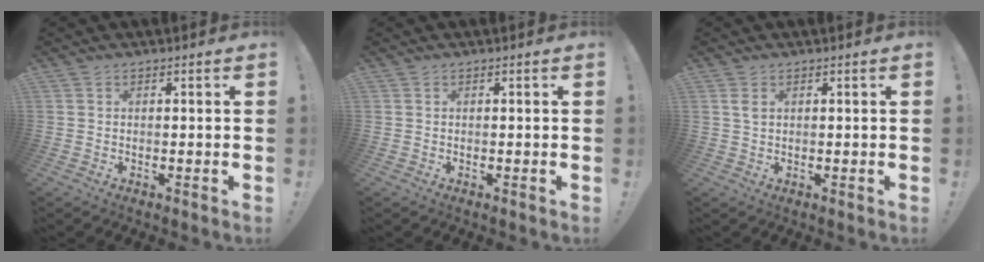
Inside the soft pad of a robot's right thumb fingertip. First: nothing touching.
{"total": 0.0}
{"total": 1.7, "force": [0.8, 0.9, 1.2], "torque": [-0.024, 0.004, 0.012]}